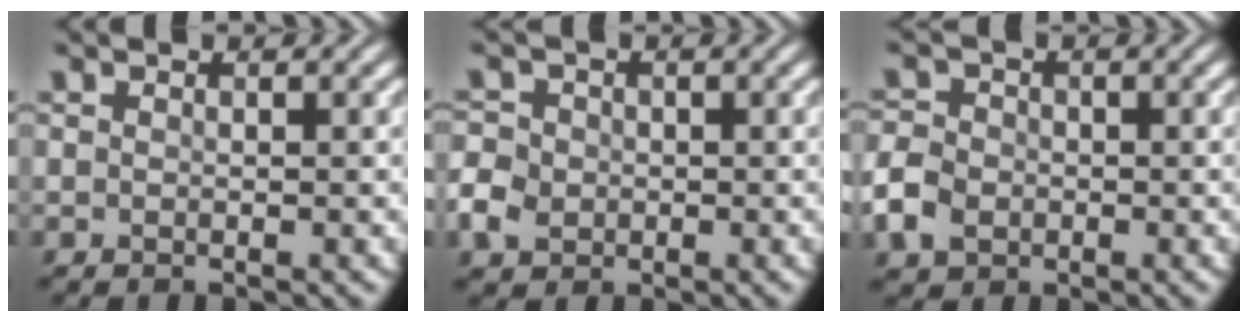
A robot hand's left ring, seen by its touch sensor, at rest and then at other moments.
{"total": 3.3, "force": [-0.9, 2.8, 1.4], "torque": [-0.030, 0.002, -0.022]}
{"total": 3.7, "force": [-1.3, 3.0, 1.7], "torque": [-0.040, 0.001, -0.035]}